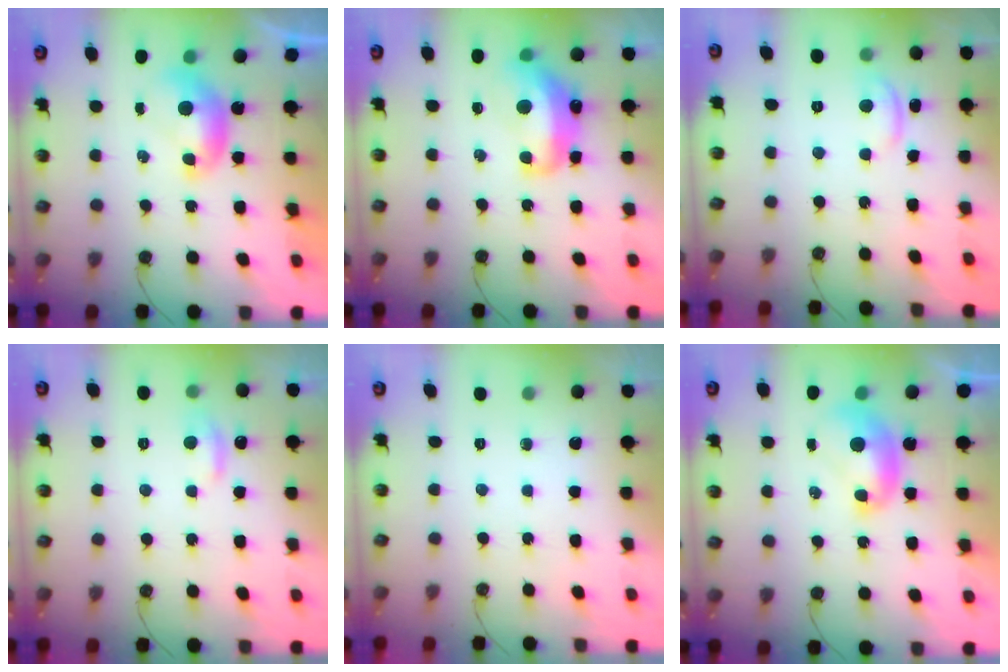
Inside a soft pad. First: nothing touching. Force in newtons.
{"total": 6.9, "press": 6.8, "slide": 1.2}
{"total": 0.0}
{"total": 0.8, "press": 0.1, "slide": 0.8}
{"total": 0.0}
{"total": 1.6, "press": 1.6, "slide": 0.2}